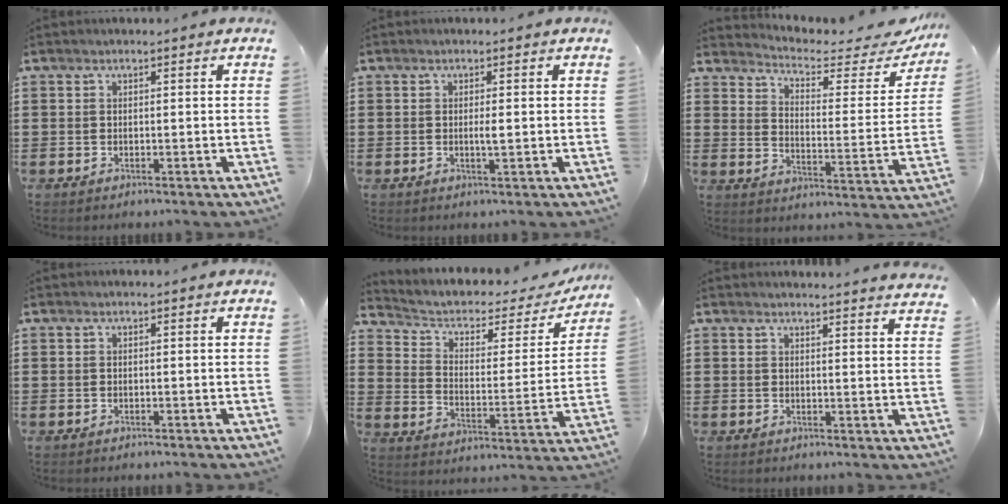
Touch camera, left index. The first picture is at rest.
{"total": 1.5, "force": [0.0, 0.2, 1.5], "torque": [-0.028, -0.004, 0.000]}
{"total": 3.8, "force": [3.3, 0.9, 1.7], "torque": [-0.046, -0.029, 0.049]}
{"total": 0.0}
{"total": 3.7, "force": [2.2, 2.1, 2.1], "torque": [-0.056, -0.013, 0.029]}
{"total": 2.7, "force": [2.7, -0.4, 0.1], "torque": [-0.002, -0.016, 0.050]}